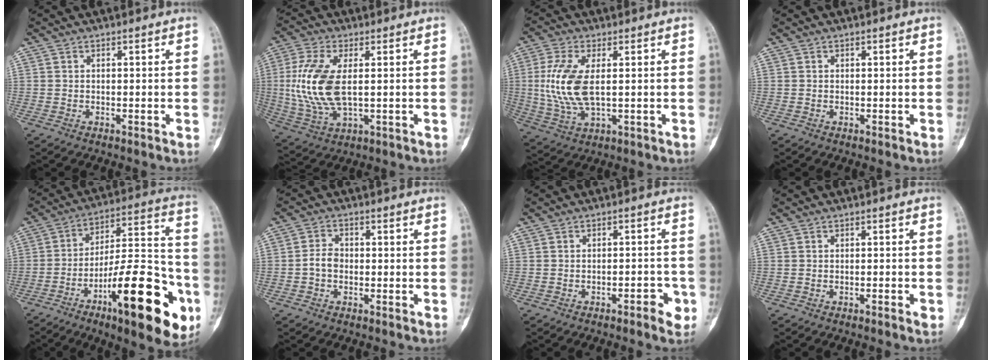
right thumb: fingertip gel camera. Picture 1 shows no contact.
{"total": 13.4, "force": [1.1, 6.6, 11.6], "torque": [-0.263, -0.005, 0.029]}
{"total": 11.1, "force": [1.0, 5.1, 9.8], "torque": [-0.225, -0.006, 0.027]}
{"total": 0.0}
{"total": 26.9, "force": [-11.3, 7.8, 23.1], "torque": [-0.313, 0.060, -0.167]}
{"total": 3.0, "force": [-0.8, 2.2, 1.9], "torque": [-0.028, 0.011, -0.022]}
{"total": 4.5, "force": [-2.3, 1.6, 3.5], "torque": [-0.039, 0.022, -0.026]}
{"total": 1.4, "force": [-0.7, 0.3, 1.2], "torque": [-0.022, 0.004, -0.010]}